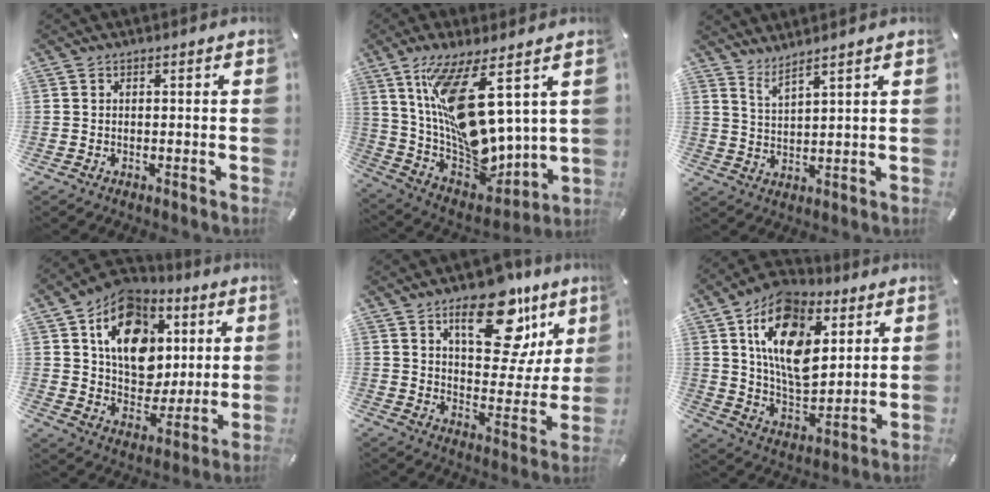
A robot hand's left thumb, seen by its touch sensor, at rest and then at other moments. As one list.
[{"total": 18.4, "force": [8.5, 7.3, 14.6], "torque": [-0.273, -0.082, 0.143]}, {"total": 4.0, "force": [3.7, -0.3, 1.3], "torque": [-0.035, -0.021, 0.067]}, {"total": 16.5, "force": [5.9, 12.8, 8.7], "torque": [-0.135, -0.021, 0.113]}, {"total": 19.3, "force": [11.4, 9.7, 12.2], "torque": [-0.155, -0.066, 0.187]}, {"total": 18.4, "force": [7.1, 11.7, 12.3], "torque": [-0.224, -0.021, 0.125]}]